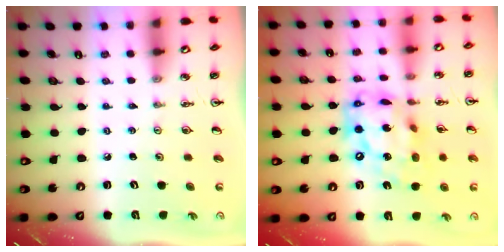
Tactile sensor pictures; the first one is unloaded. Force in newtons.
{"total": 18.7, "press": 18.6, "slide": 1.9}